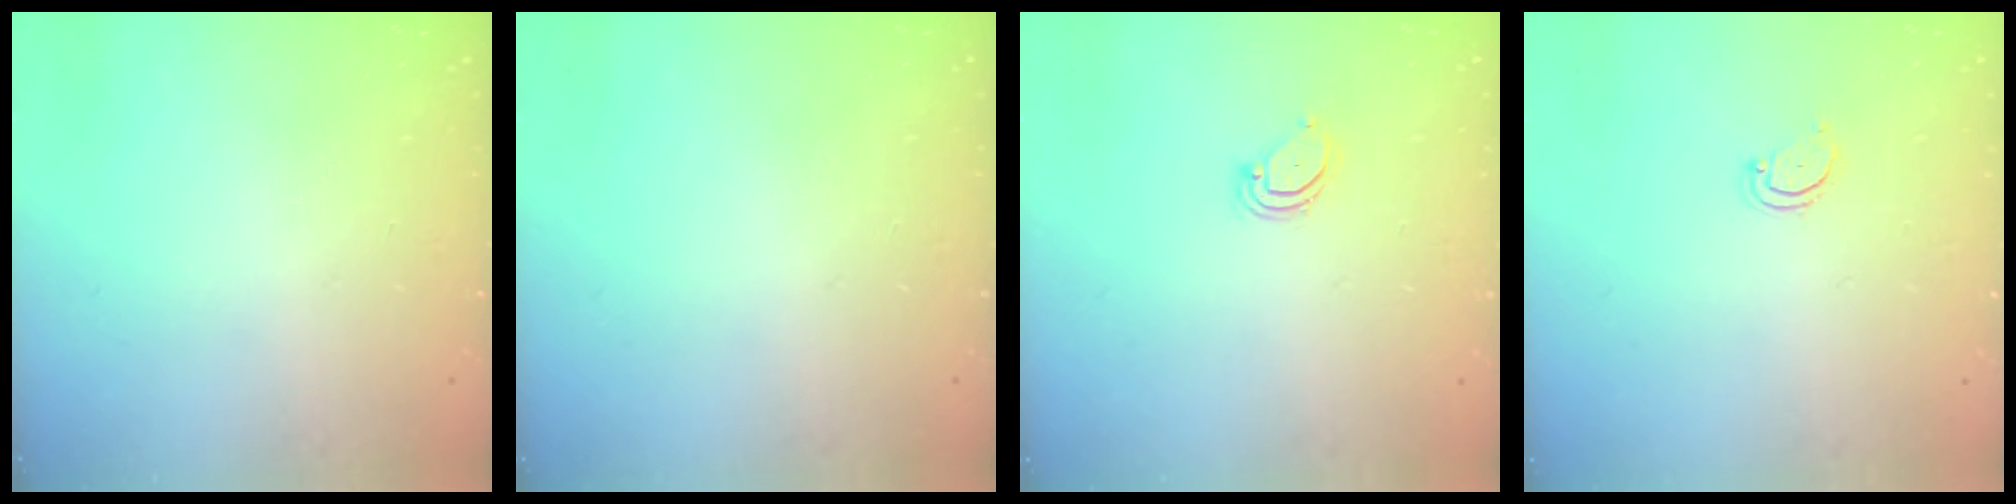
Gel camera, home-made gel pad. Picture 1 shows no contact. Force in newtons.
{"total": 0.0}
{"total": 3.5, "press": 3.5, "slide": 0.3}
{"total": 3.5, "press": 3.5, "slide": 0.5}